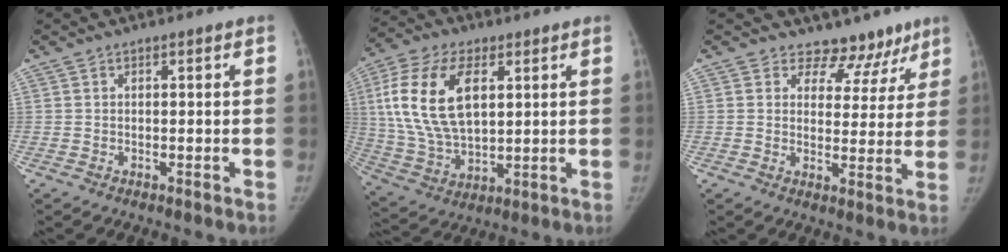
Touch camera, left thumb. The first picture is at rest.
{"total": 18.5, "force": [4.9, 10.3, 14.6], "torque": [-0.281, -0.007, 0.096]}
{"total": 9.2, "force": [7.3, 5.6, 0.9], "torque": [0.039, -0.039, 0.082]}